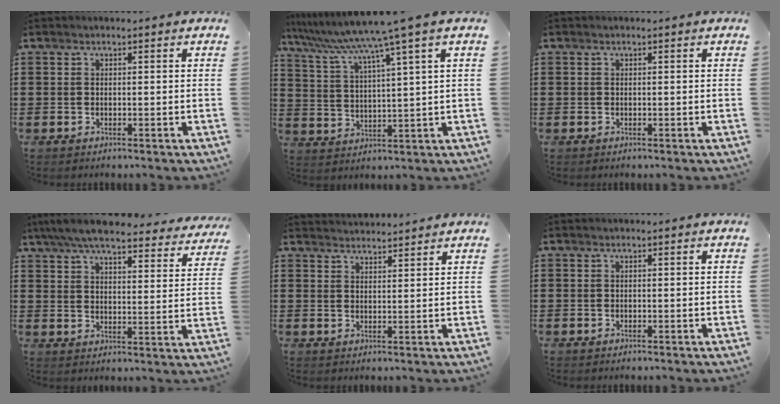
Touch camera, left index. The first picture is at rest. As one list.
[{"total": 8.0, "force": [6.3, -1.6, 4.6], "torque": [-0.115, -0.043, 0.099]}, {"total": 0.0}, {"total": 7.2, "force": [6.5, 0.7, 3.0], "torque": [-0.084, -0.032, 0.115]}, {"total": 2.6, "force": [2.5, -0.2, -0.2], "torque": [-0.004, -0.007, 0.049]}, {"total": 0.0}]